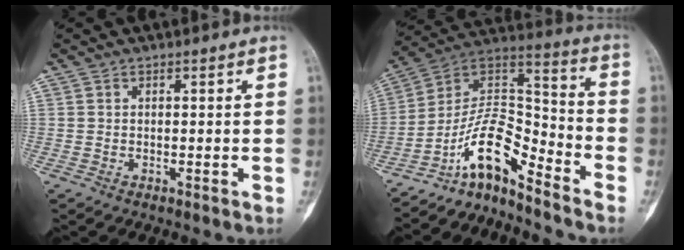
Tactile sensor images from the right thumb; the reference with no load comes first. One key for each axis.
{"total": 12.8, "fx": -9.2, "fy": 4.4, "fz": 7.8, "tx": -0.133, "ty": 0.113, "tz": -0.170}